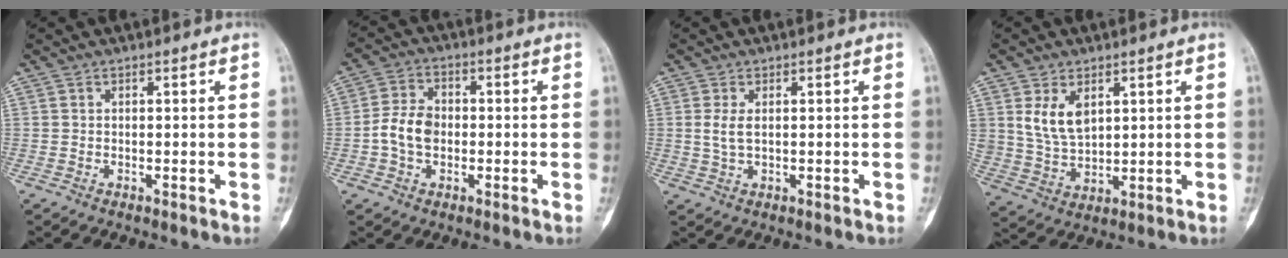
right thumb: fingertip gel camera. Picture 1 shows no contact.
{"total": 6.9, "force": [-0.9, 5.0, 4.7], "torque": [-0.081, 0.018, -0.025]}
{"total": 2.8, "force": [0.4, 1.3, 2.4], "torque": [-0.056, 0.000, 0.009]}
{"total": 7.5, "force": [3.0, 4.7, 5.1], "torque": [-0.080, -0.016, 0.069]}